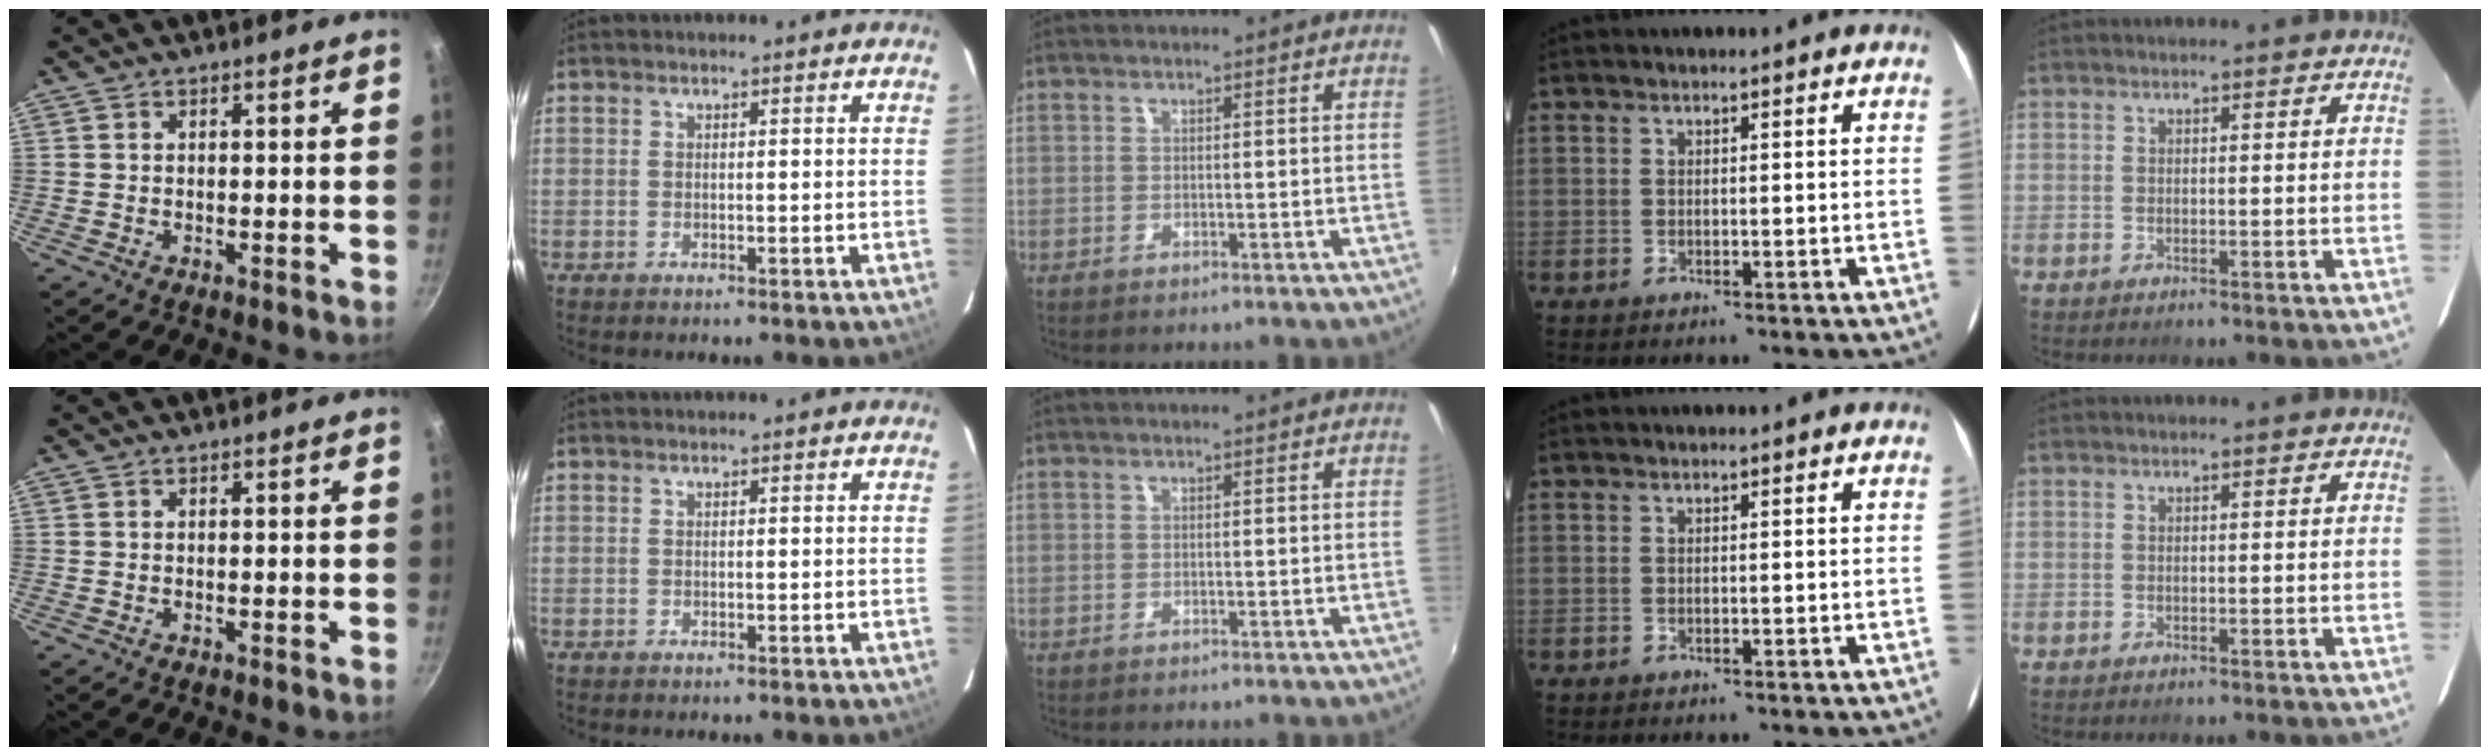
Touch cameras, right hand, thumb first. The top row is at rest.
{}